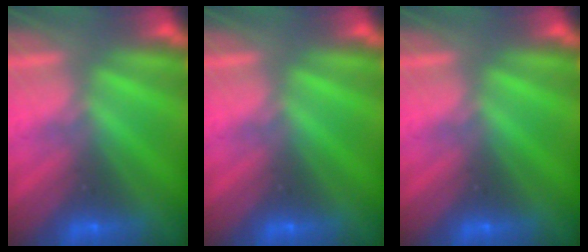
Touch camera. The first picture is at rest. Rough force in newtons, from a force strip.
{"total": 0.0}
{"total": 0.0}